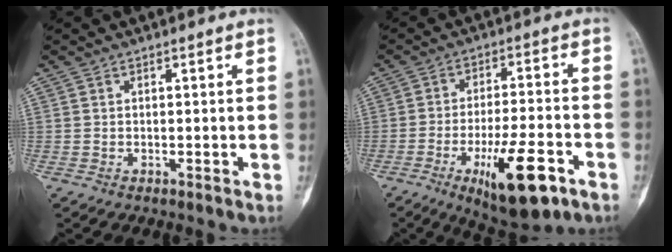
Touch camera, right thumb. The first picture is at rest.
{"total": 14.7, "force": [-6.8, 4.5, 12.2], "torque": [-0.197, 0.021, -0.099]}